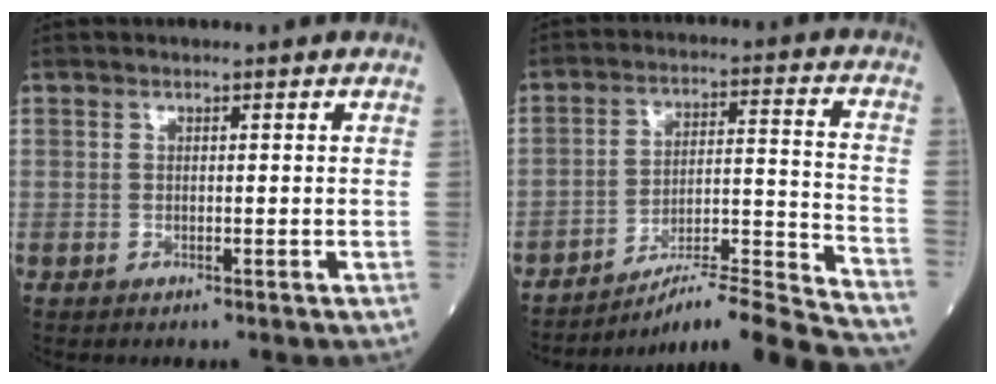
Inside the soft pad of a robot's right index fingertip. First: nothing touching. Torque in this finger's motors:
{"motor_torque": [-0.33, -0.43, 0.25, 0.02]}